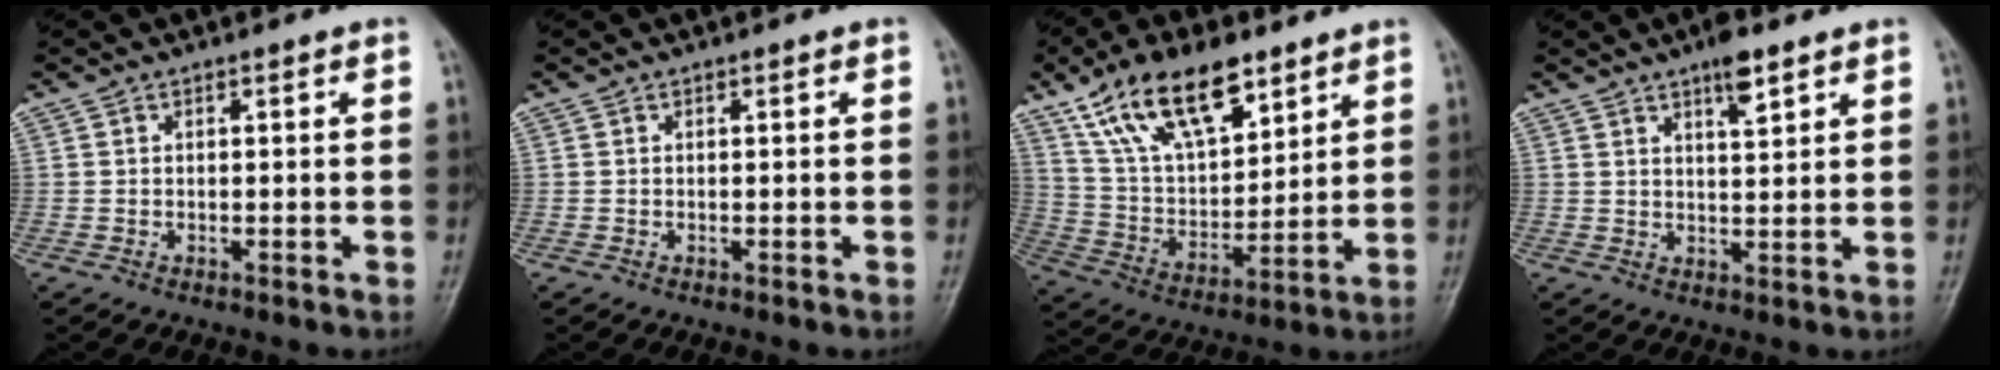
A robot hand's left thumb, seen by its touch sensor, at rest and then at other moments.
{"total": 0.0}
{"total": 18.6, "force": [11.5, 8.7, 11.8], "torque": [-0.170, -0.041, 0.218]}
{"total": 5.2, "force": [3.3, 1.5, 3.6], "torque": [-0.048, -0.016, 0.052]}